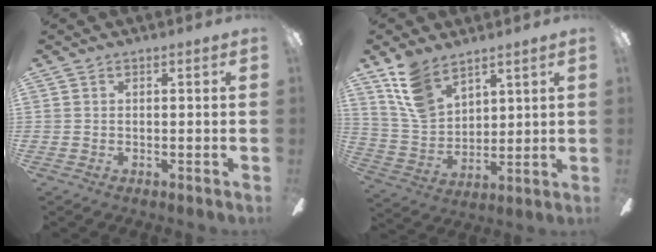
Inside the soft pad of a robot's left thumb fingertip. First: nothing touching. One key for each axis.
{"total": 12.0, "fx": 9.0, "fy": 6.6, "fz": 4.5, "tx": -0.107, "ty": -0.037, "tz": 0.179}